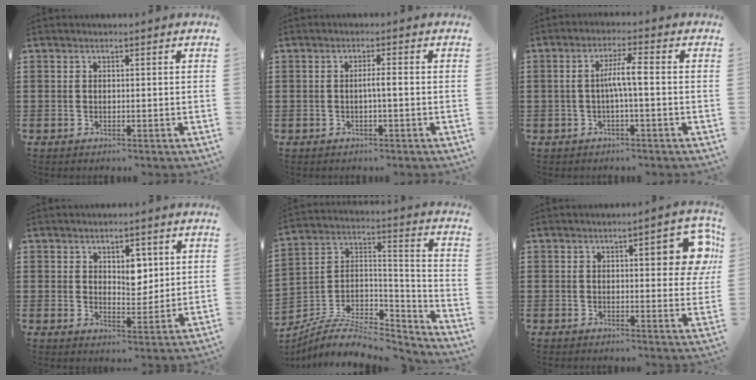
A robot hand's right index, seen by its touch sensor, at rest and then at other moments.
{"total": 1.7, "force": [-0.4, 0.0, 1.6], "torque": [-0.029, 0.000, -0.008]}
{"total": 4.5, "force": [-0.3, 0.4, 4.4], "torque": [-0.083, 0.004, -0.011]}
{"total": 4.7, "force": [2.0, 3.0, 3.0], "torque": [-0.044, 0.002, 0.029]}
{"total": 7.3, "force": [-5.9, 2.9, 3.3], "torque": [-0.068, 0.003, -0.117]}
{"total": 7.6, "force": [2.5, 2.3, 6.8], "torque": [-0.083, -0.006, 0.031]}